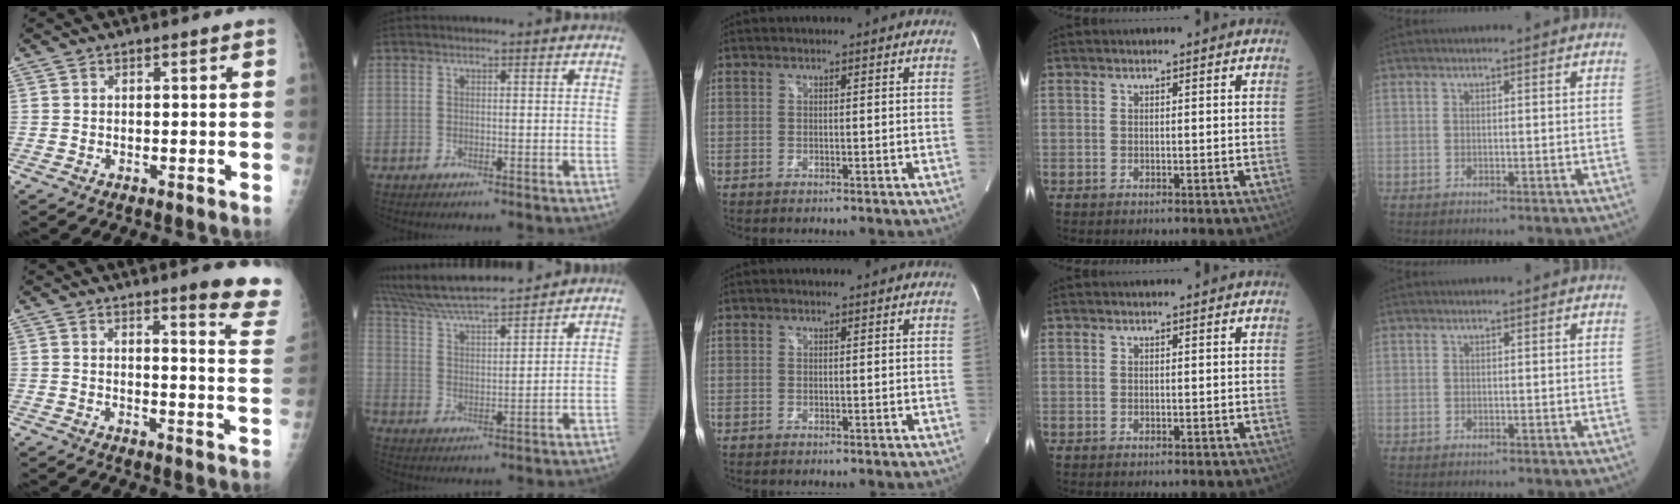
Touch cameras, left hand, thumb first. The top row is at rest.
{"thumb": {"total": 11.6, "force": [9.0, 1.3, 7.2], "torque": [-0.059, -0.056, 0.093]}, "index": {"total": 15.0, "force": [13.5, 1.2, 6.3], "torque": [-0.124, 0.022, 0.239]}, "middle": {"total": 1.8, "force": [-0.7, -1.1, -1.2], "torque": [0.019, -0.011, -0.011]}}